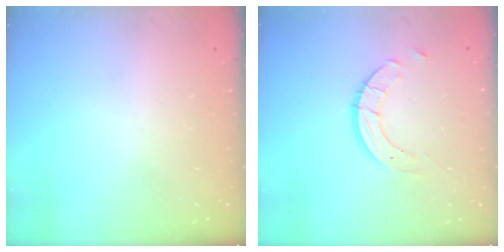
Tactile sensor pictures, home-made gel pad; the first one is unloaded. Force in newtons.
{"total": 5.1, "press": 5.1, "slide": 0.3}